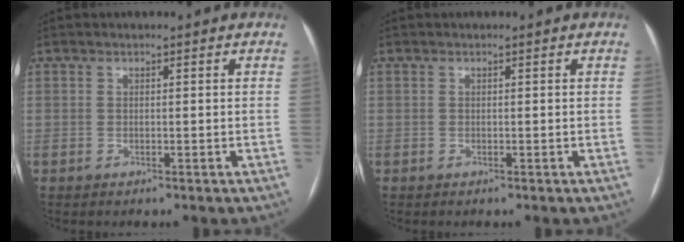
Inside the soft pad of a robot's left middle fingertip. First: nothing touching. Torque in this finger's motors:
{"motor_torque": [-0.02, -0.01, 0.00, 0.00]}